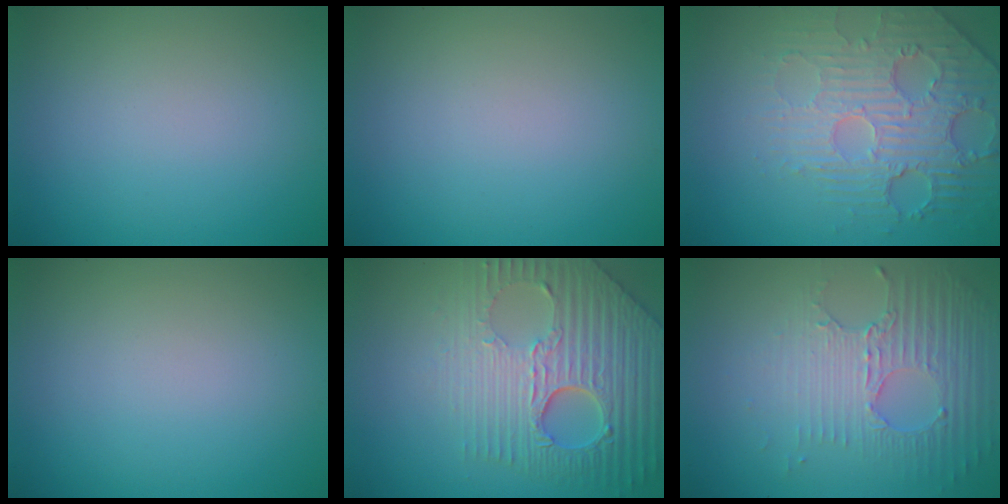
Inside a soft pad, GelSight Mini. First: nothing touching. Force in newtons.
{"total": 0.0}
{"total": 4.3, "press": 4.0, "slide": 1.6}
{"total": 0.0}
{"total": 8.3, "press": 6.2, "slide": 5.6}
{"total": 5.2, "press": 3.3, "slide": 4.1}